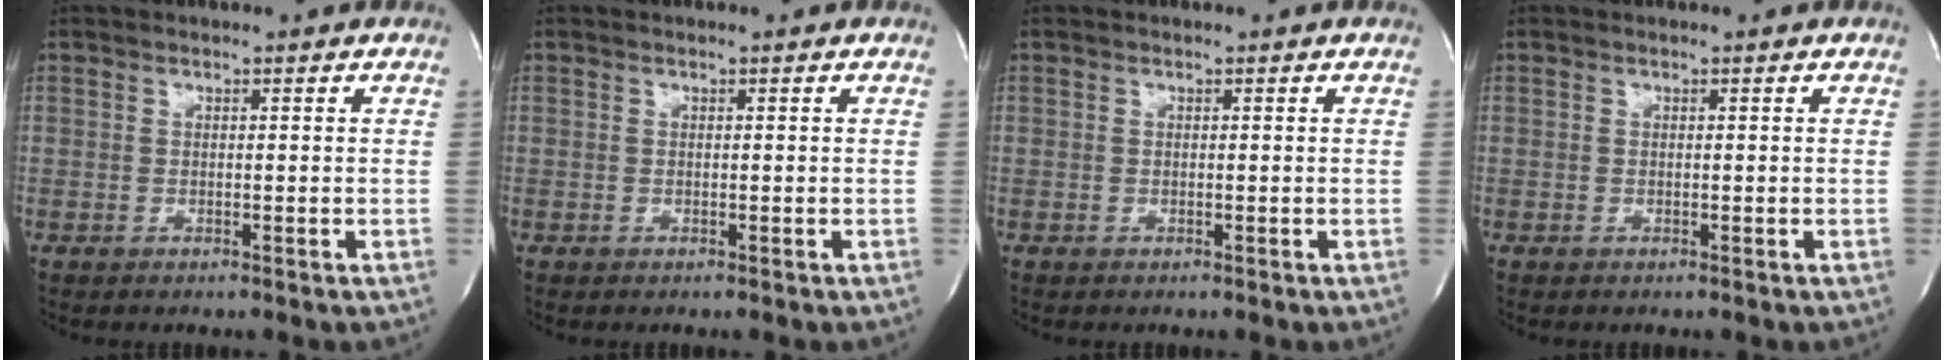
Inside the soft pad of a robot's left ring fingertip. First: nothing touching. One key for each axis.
{"total": 0.0}
{"total": 0.0}
{"total": 0.0}